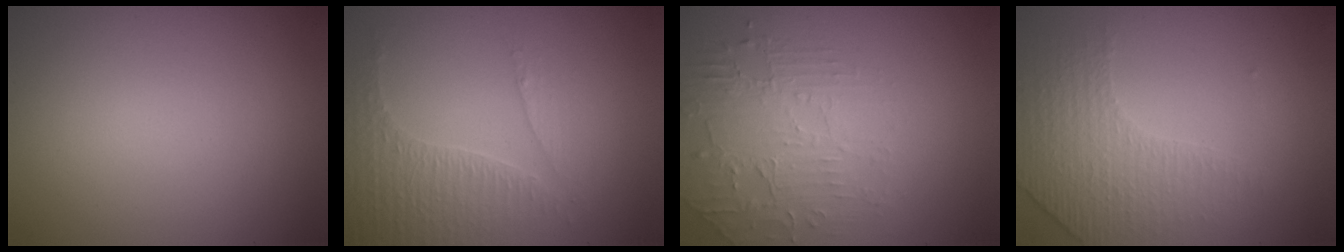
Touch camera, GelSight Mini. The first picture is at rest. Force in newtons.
{"total": 4.2, "press": 3.0, "slide": 2.9}
{"total": 2.2, "press": 1.7, "slide": 1.5}
{"total": 4.3, "press": 2.9, "slide": 3.2}